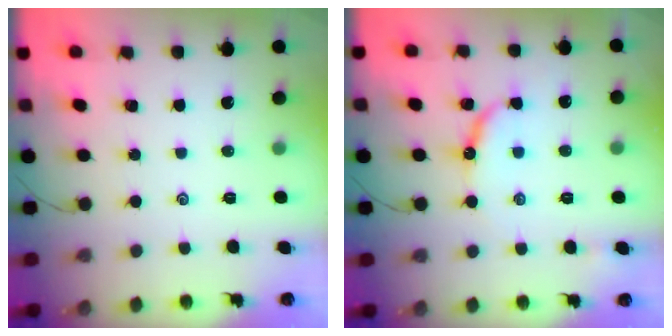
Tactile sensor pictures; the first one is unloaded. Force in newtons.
{"total": 10.1, "press": 10.1, "slide": 0.8}